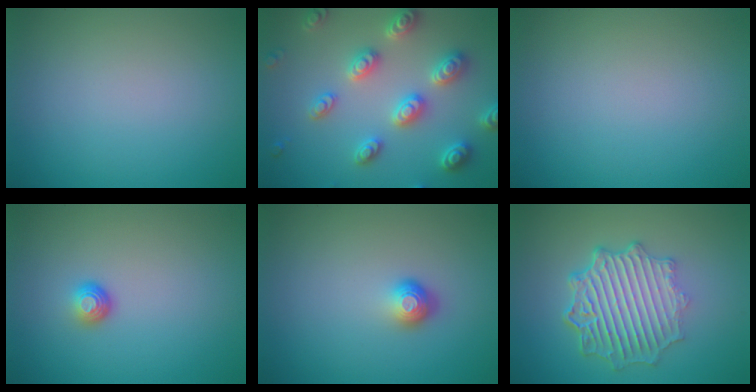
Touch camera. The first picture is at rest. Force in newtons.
{"total": 5.3, "press": 5.2, "slide": 1.2}
{"total": 0.0}
{"total": 1.5, "press": 1.0, "slide": 1.1}
{"total": 1.8, "press": 1.2, "slide": 1.2}
{"total": 6.9, "press": 5.3, "slide": 4.4}